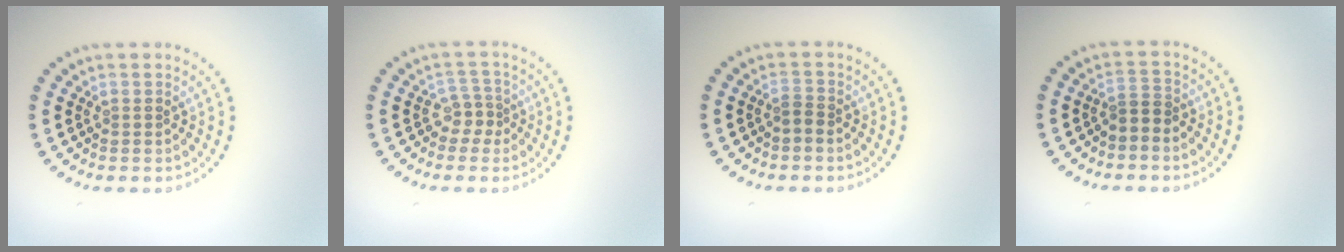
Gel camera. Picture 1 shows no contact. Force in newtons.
{"total": 1.8, "press": 1.3, "slide": 1.3}
{"total": 1.2, "press": 0.8, "slide": 0.9}
{"total": 1.8, "press": 1.4, "slide": 1.1}